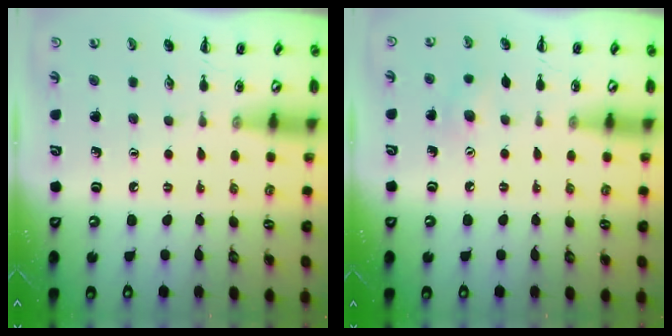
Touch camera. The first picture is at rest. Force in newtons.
{"total": 6.3, "press": 6.1, "slide": 1.5}